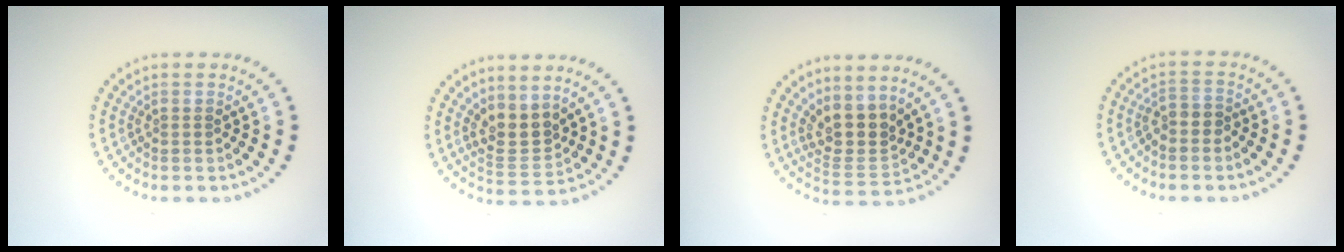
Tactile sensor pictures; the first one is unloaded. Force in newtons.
{"total": 3.1, "press": 2.7, "slide": 1.6}
{"total": 3.8, "press": 3.0, "slide": 2.4}
{"total": 1.3, "press": 1.0, "slide": 0.8}